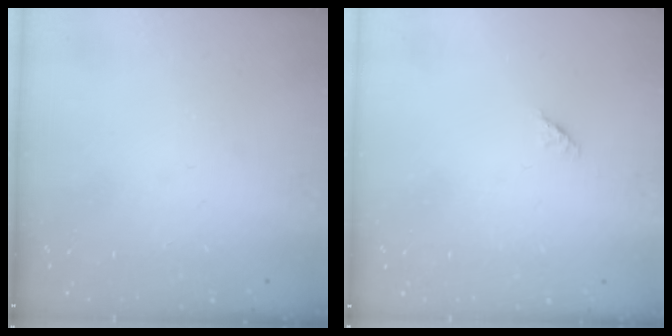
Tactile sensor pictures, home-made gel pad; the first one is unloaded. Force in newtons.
{"total": 1.4, "press": 1.3, "slide": 0.5}